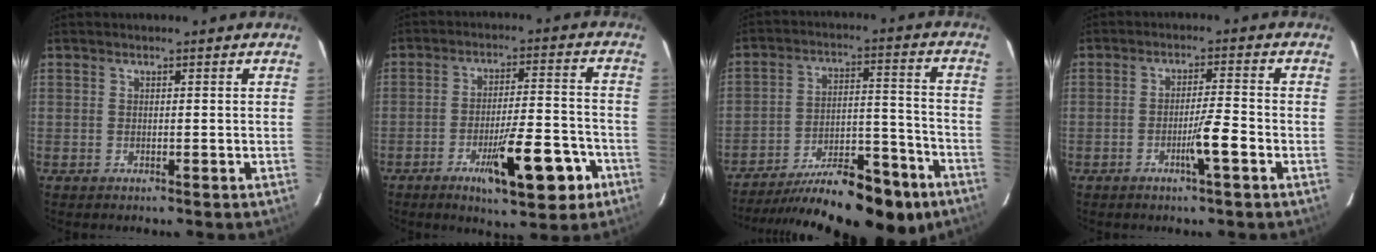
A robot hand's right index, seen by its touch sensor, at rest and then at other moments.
{"total": 12.3, "force": [-6.1, 2.3, 10.4], "torque": [-0.155, 0.001, -0.085]}
{"total": 19.2, "force": [-14.9, 4.6, 11.2], "torque": [-0.135, 0.019, -0.236]}
{"total": 4.7, "force": [-2.1, -0.3, 4.2], "torque": [-0.068, -0.004, -0.038]}